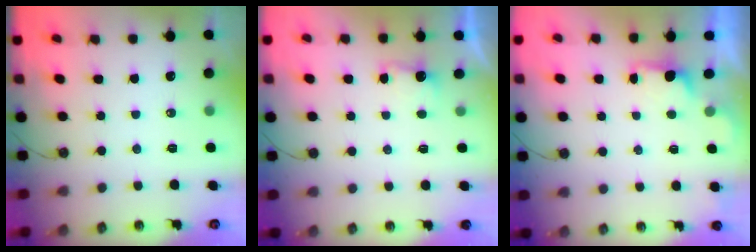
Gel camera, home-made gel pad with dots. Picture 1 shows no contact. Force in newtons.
{"total": 3.3, "press": 3.2, "slide": 0.9}
{"total": 0.9, "press": 0.6, "slide": 0.8}